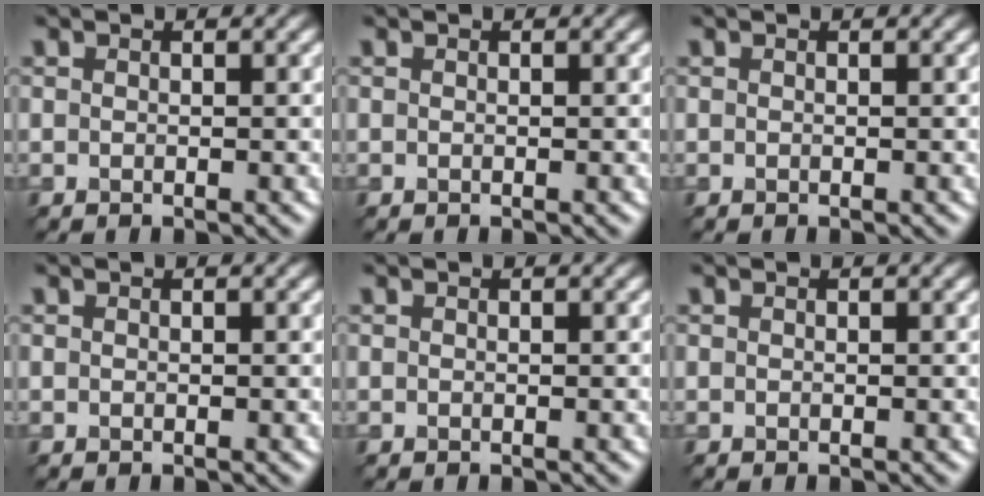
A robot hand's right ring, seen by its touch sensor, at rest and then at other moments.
{"total": 0.0}
{"total": 0.0}
{"total": 0.0}
{"total": 0.0}
{"total": 0.0}